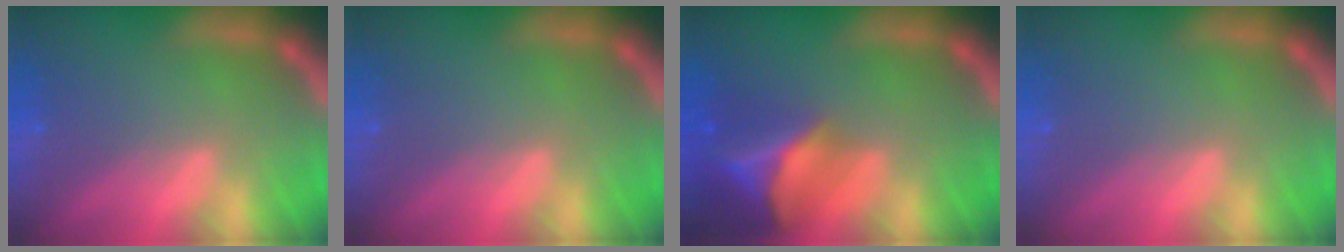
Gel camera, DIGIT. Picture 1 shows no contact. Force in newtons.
{"total": 0.0}
{"total": 9.4}
{"total": 0.0}